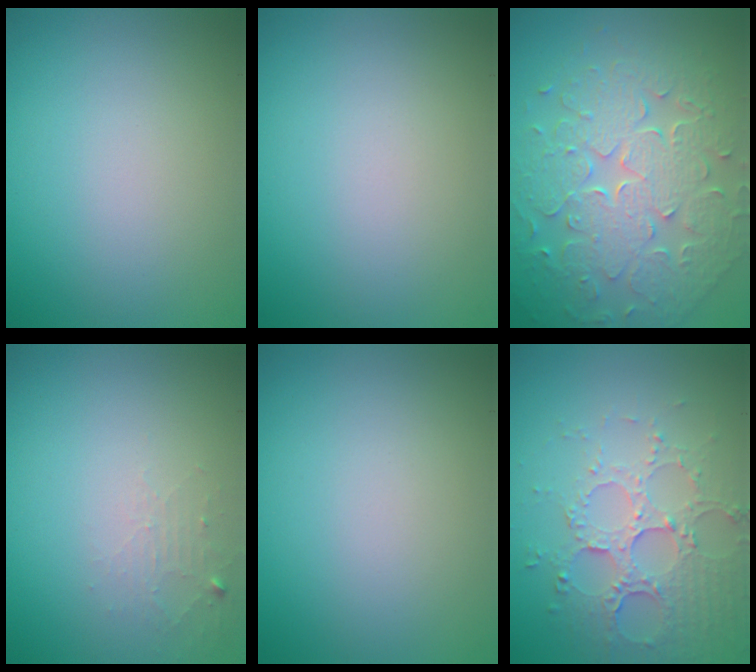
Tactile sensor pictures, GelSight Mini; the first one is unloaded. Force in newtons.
{"total": 0.0}
{"total": 8.7, "press": 6.3, "slide": 6.0}
{"total": 1.3, "press": 1.3, "slide": 0.2}
{"total": 0.0}
{"total": 5.3, "press": 3.9, "slide": 3.6}